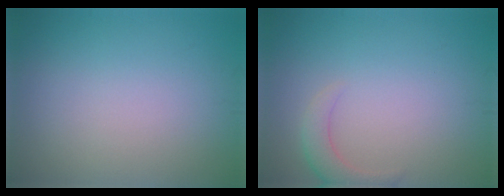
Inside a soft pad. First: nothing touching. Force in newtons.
{"total": 2.1, "press": 2.1, "slide": 0.2}